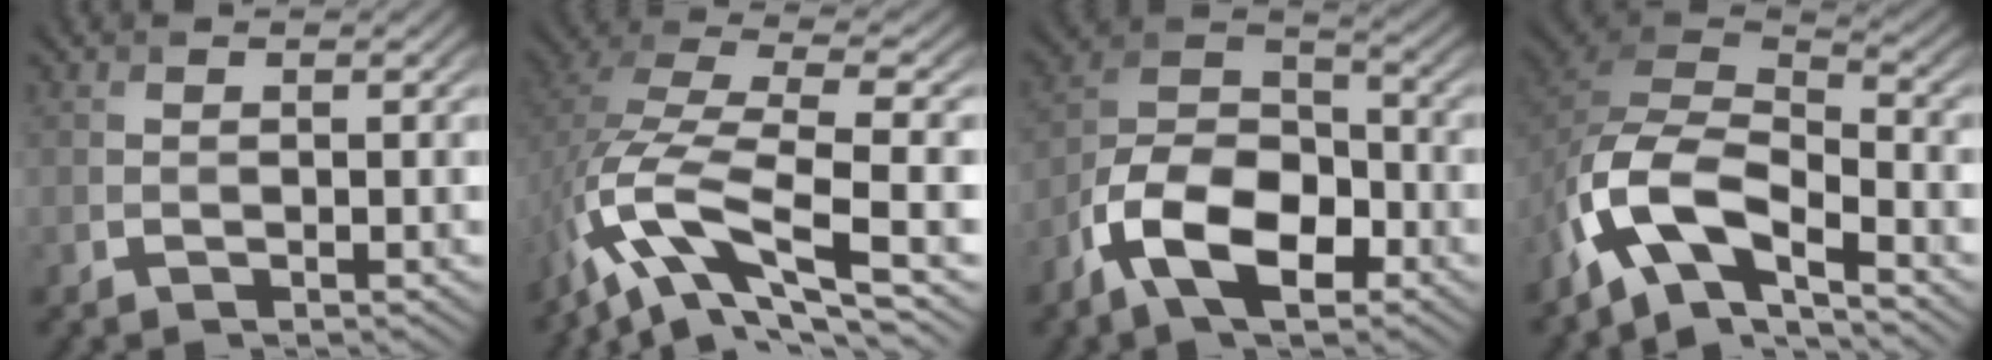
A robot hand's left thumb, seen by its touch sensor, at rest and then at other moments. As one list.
[{"total": 12.7, "force": [-5.3, 4.4, 10.7], "torque": [-0.237, -0.005, -0.097]}, {"total": 12.2, "force": [-6.5, 6.4, 8.1], "torque": [-0.163, -0.006, -0.138]}, {"total": 11.4, "force": [-6.5, 5.0, 7.9], "torque": [-0.162, -0.011, -0.139]}]